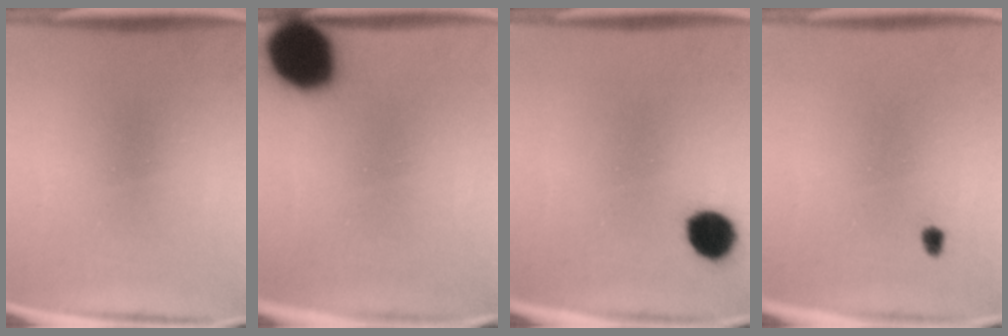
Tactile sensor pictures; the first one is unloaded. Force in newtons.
{"total": 17.6}
{"total": 6.9}
{"total": 1.5}